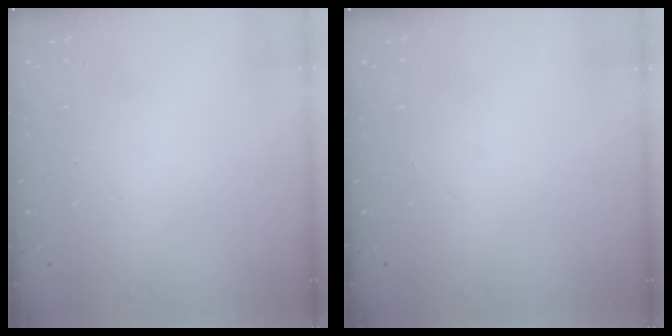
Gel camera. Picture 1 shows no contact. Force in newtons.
{"total": 0.0}